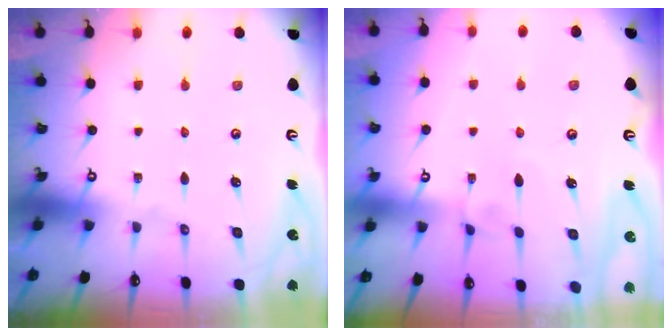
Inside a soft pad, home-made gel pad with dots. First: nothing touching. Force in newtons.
{"total": 3.9, "press": 3.9, "slide": 0.2}